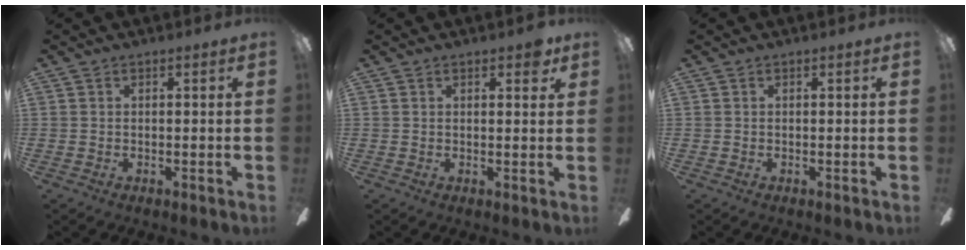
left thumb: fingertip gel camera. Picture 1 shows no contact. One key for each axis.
{"total": 3.2, "fx": 2.2, "fy": 1.1, "fz": 2.0, "tx": -0.020, "ty": -0.007, "tz": 0.033}
{"total": 0.0}